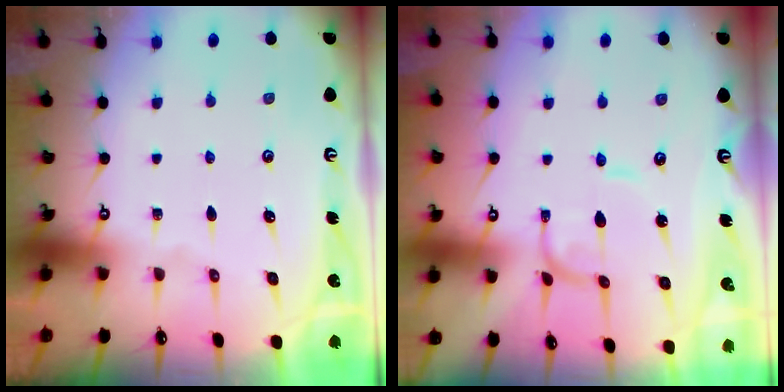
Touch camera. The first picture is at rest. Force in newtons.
{"total": 1.8, "press": 1.8, "slide": 0.1}